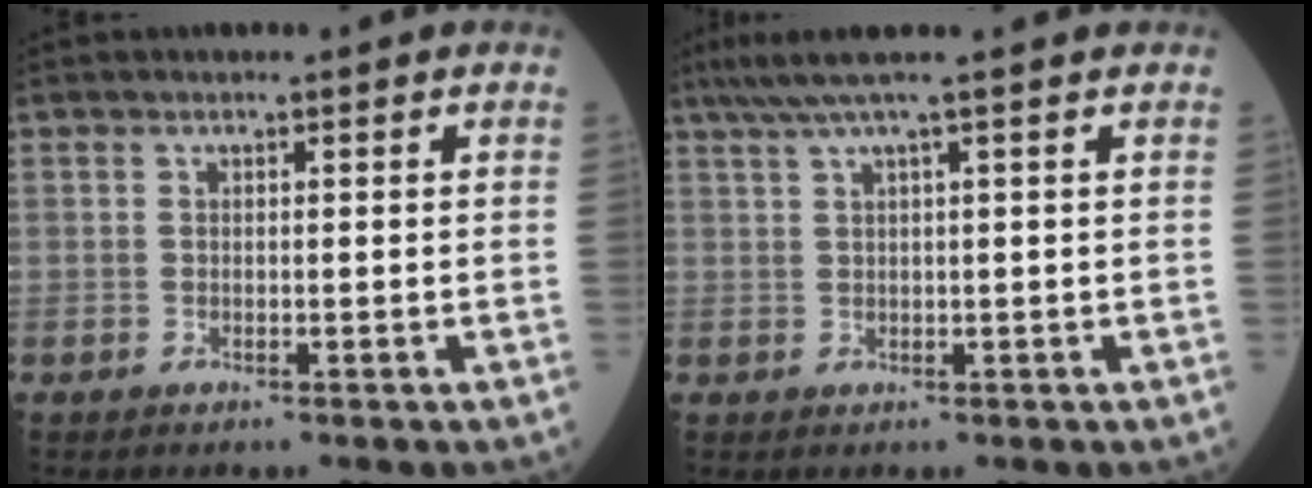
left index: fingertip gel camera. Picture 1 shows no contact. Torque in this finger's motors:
{"motor_torque": [0.35, -0.38, 0.10, 0.05]}